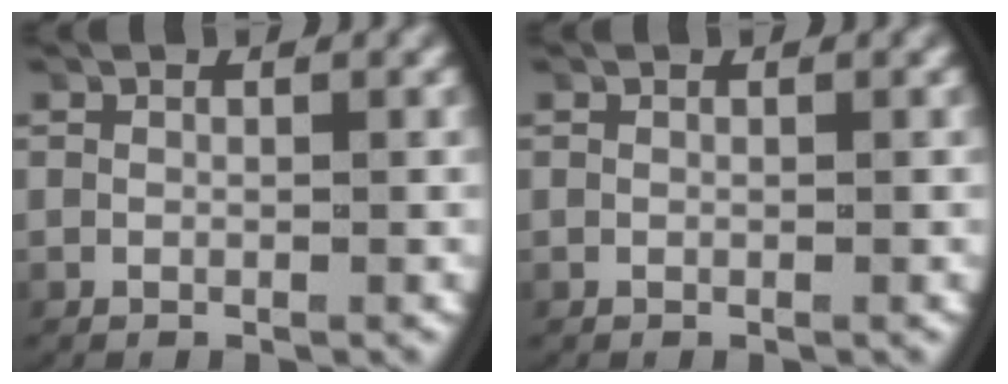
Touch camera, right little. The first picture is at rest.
{"total": 0.0}